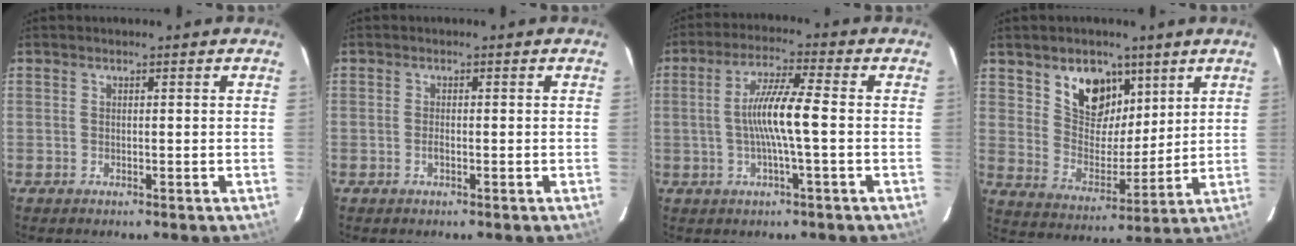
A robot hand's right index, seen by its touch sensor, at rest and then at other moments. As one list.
[{"total": 1.0, "force": [-0.4, 0.5, 0.7], "torque": [-0.015, 0.001, -0.008]}, {"total": 8.3, "force": [-0.9, -0.1, 8.2], "torque": [-0.161, 0.004, -0.018]}, {"total": 11.3, "force": [6.6, 7.5, 5.4], "torque": [-0.095, 0.001, 0.125]}]